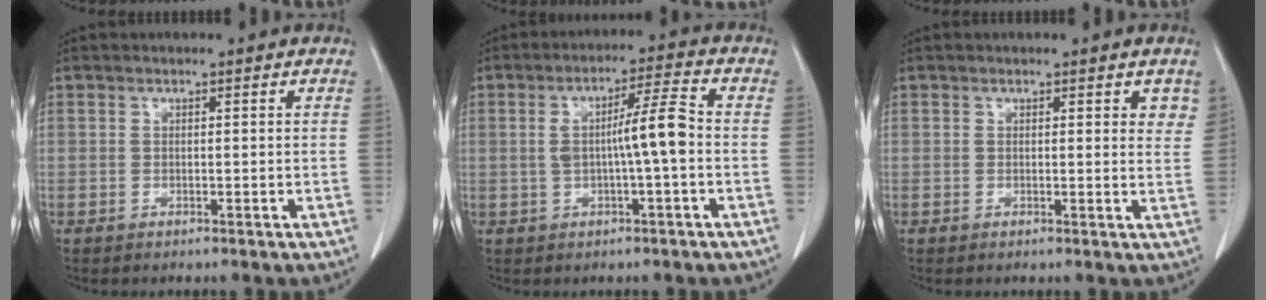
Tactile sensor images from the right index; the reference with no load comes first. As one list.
[{"total": 6.7, "force": [-0.5, 0.0, 6.7], "torque": [-0.116, 0.018, -0.006]}, {"total": 2.3, "force": [1.4, 0.9, 1.6], "torque": [-0.007, -0.004, 0.013]}]